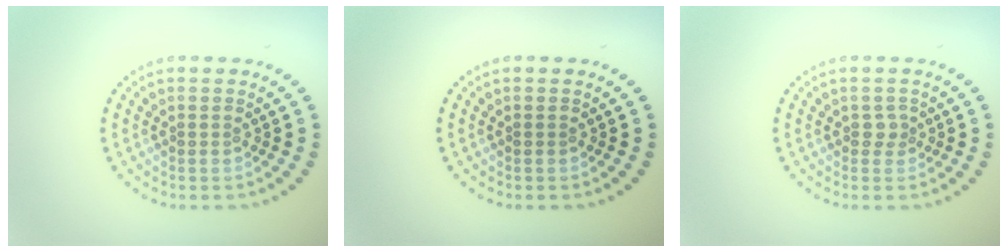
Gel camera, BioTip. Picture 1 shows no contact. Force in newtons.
{"total": 0.0}
{"total": 1.1, "press": 0.8, "slide": 0.7}